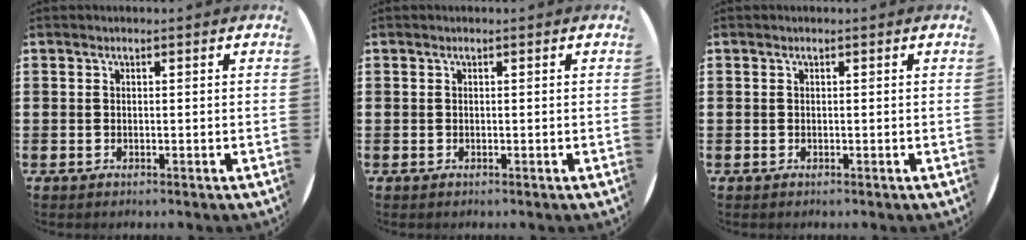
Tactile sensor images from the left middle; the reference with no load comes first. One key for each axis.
{"total": 0.0}
{"total": 0.0}